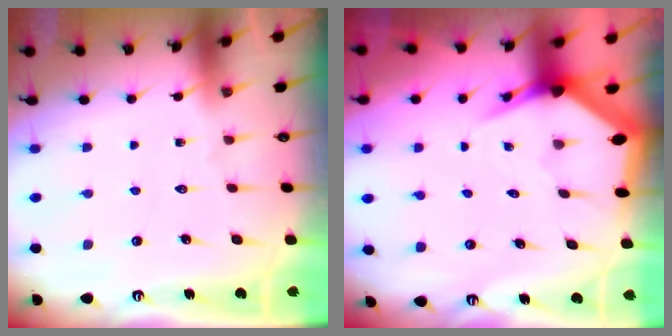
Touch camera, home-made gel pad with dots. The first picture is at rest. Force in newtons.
{"total": 4.6, "press": 4.6, "slide": 0.7}